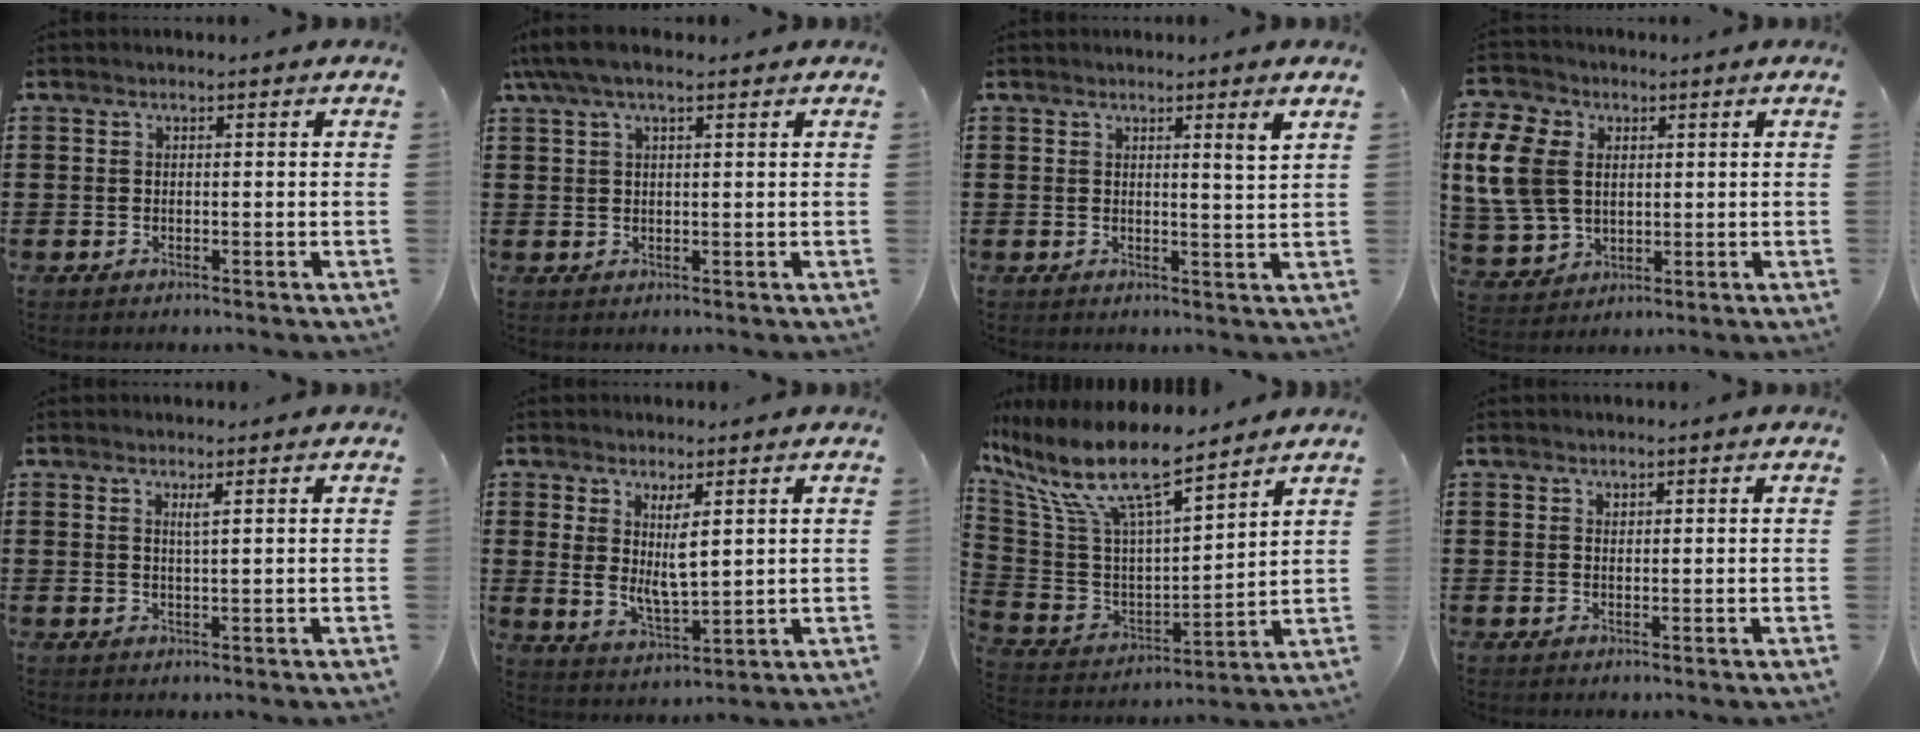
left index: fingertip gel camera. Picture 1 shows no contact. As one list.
[{"total": 4.1, "force": [2.3, 1.4, 3.1], "torque": [-0.064, 0.008, 0.042]}, {"total": 2.8, "force": [1.8, -0.4, 2.0], "torque": [-0.037, -0.007, 0.029]}, {"total": 9.6, "force": [2.1, 7.5, 5.7], "torque": [-0.166, 0.013, 0.038]}, {"total": 1.6, "force": [0.9, 0.0, 1.4], "torque": [-0.030, -0.001, 0.015]}, {"total": 5.9, "force": [2.3, 2.2, 4.9], "torque": [-0.091, -0.007, 0.041]}, {"total": 12.6, "force": [8.7, 3.0, 8.6], "torque": [-0.208, -0.057, 0.144]}, {"total": 0.7, "force": [0.6, 0.3, 0.1], "torque": [-0.003, 0.001, 0.012]}]